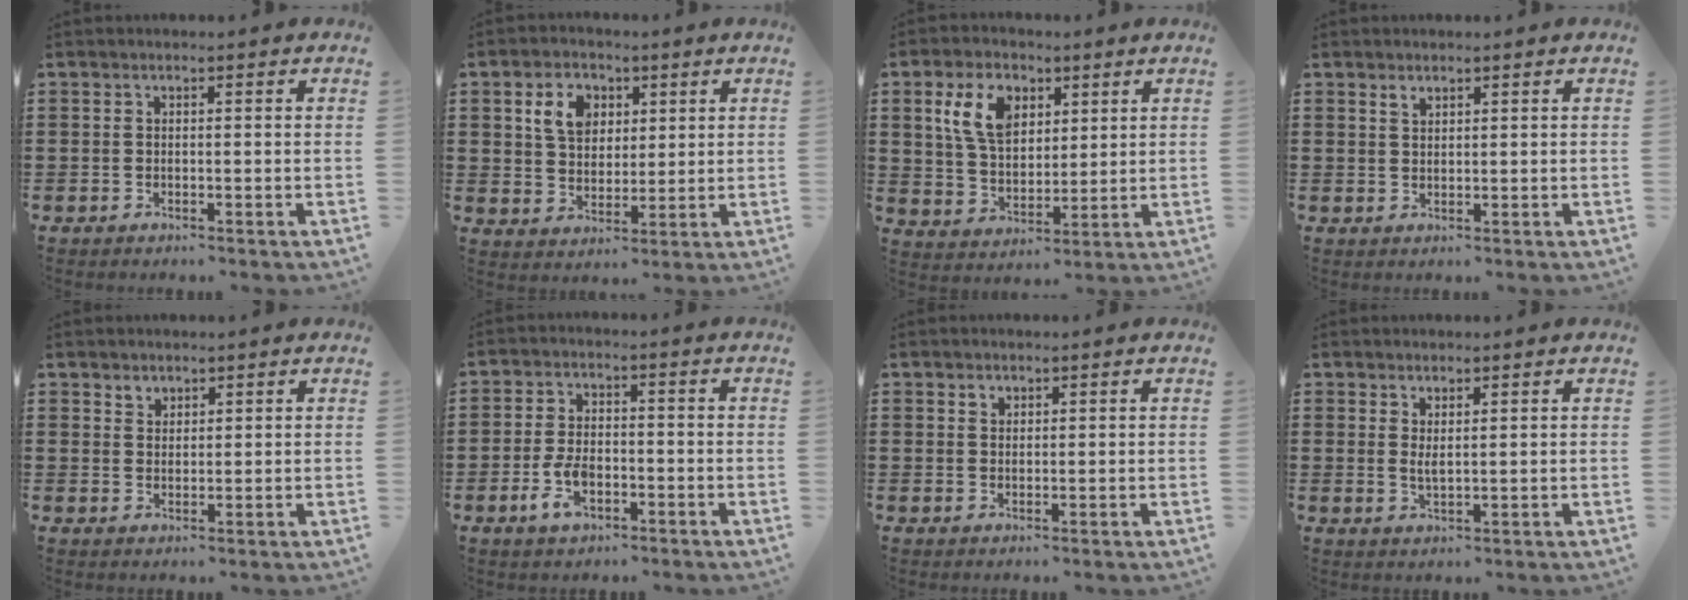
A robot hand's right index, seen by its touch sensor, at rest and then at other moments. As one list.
[{"total": 6.1, "force": [2.4, 4.5, 3.3], "torque": [-0.068, 0.012, 0.039]}, {"total": 8.3, "force": [3.6, 5.3, 5.2], "torque": [-0.107, 0.013, 0.064]}, {"total": 1.2, "force": [1.0, 0.6, 0.3], "torque": [-0.010, 0.001, 0.018]}, {"total": 1.9, "force": [1.6, 1.1, -0.1], "torque": [-0.003, 0.004, 0.032]}, {"total": 5.2, "force": [-2.0, 2.8, 3.9], "torque": [-0.094, -0.001, -0.043]}, {"total": 1.1, "force": [0.8, 0.8, 0.2], "torque": [-0.007, 0.000, 0.016]}, {"total": 1.9, "force": [1.0, 0.5, 1.5], "torque": [-0.031, 0.000, 0.018]}]